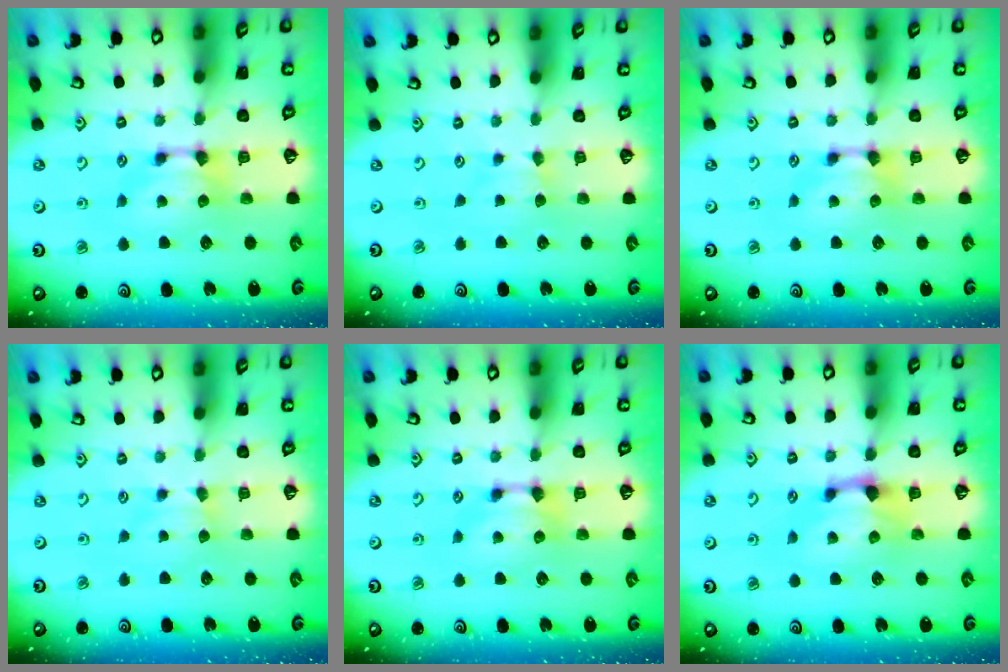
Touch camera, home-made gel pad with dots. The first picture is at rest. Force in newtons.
{"total": 1.7, "press": 1.6, "slide": 0.4}
{"total": 0.0}
{"total": 1.9, "press": 1.8, "slide": 0.6}
{"total": 0.0}
{"total": 1.2, "press": 0.0, "slide": 1.2}